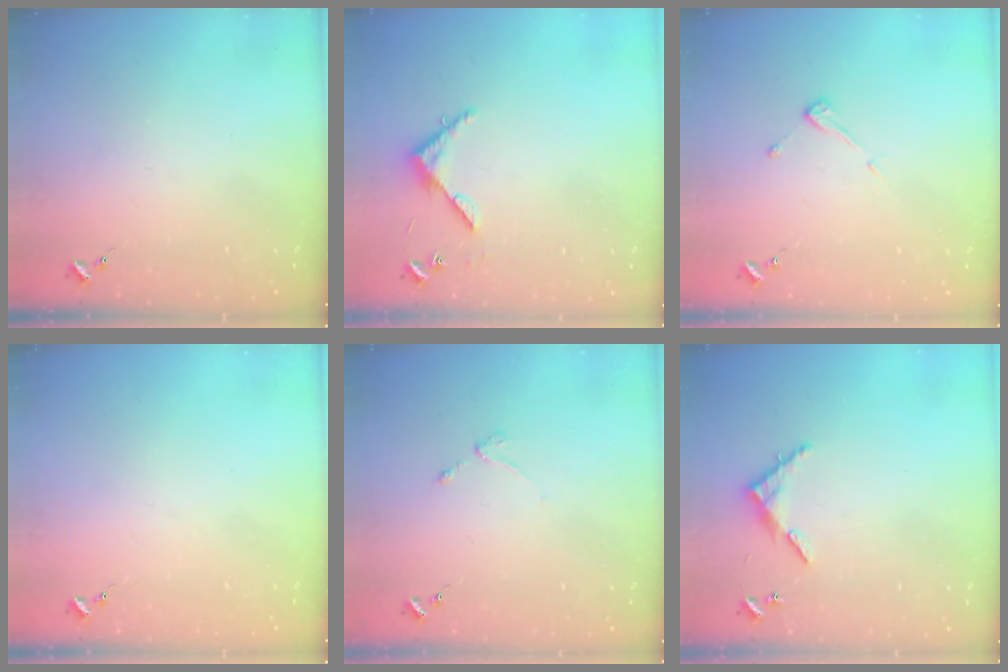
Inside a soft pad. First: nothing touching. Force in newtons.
{"total": 5.0, "press": 5.0, "slide": 0.4}
{"total": 3.8, "press": 3.8, "slide": 0.4}
{"total": 0.0}
{"total": 3.1, "press": 3.0, "slide": 0.4}
{"total": 6.9, "press": 6.9, "slide": 0.5}